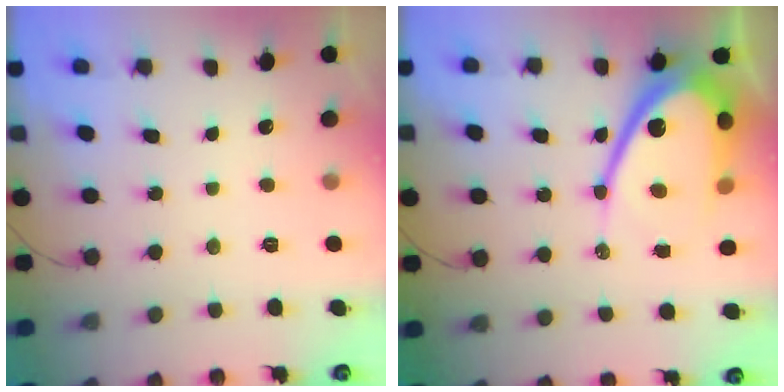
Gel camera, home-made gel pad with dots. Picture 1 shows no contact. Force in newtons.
{"total": 17.2, "press": 17.1, "slide": 1.5}